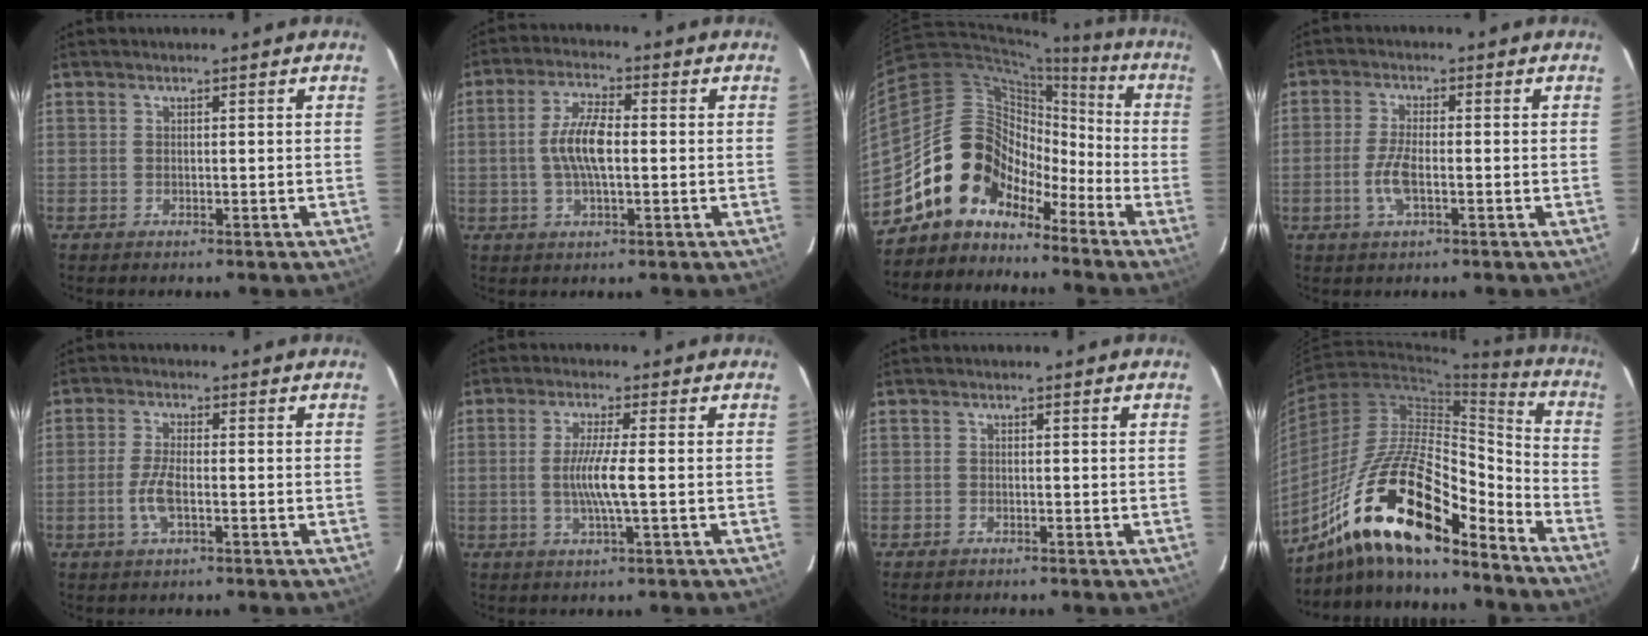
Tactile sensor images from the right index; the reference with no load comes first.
{"total": 7.6, "force": [-0.4, 2.5, 7.1], "torque": [-0.141, 0.008, -0.008]}
{"total": 12.9, "force": [-8.4, 9.2, 3.5], "torque": [-0.068, 0.044, -0.159]}
{"total": 5.3, "force": [-1.7, 1.7, 4.7], "torque": [-0.103, -0.001, -0.033]}
{"total": 5.1, "force": [-1.6, 1.6, 4.6], "torque": [-0.101, -0.001, -0.033]}
{"total": 6.0, "force": [-0.8, -0.3, 5.9], "torque": [-0.112, -0.008, -0.018]}
{"total": 1.1, "force": [-0.9, 0.6, 0.2], "torque": [-0.007, 0.000, -0.018]}
{"total": 22.2, "force": [-15.1, 6.6, 14.9], "torque": [-0.279, -0.002, -0.278]}